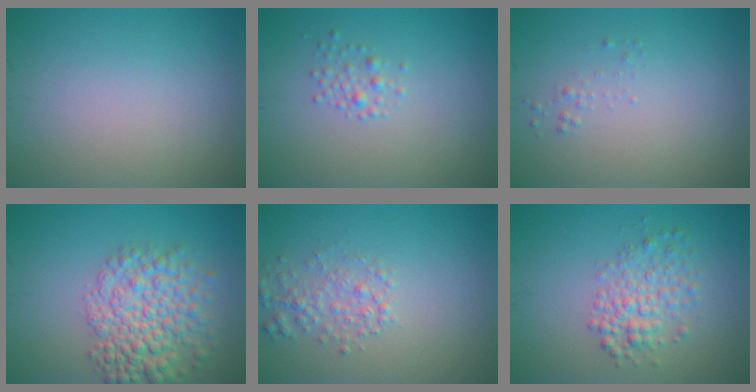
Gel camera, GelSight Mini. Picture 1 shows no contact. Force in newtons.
{"total": 1.3, "press": 1.3, "slide": 0.0}
{"total": 0.6, "press": 0.6, "slide": 0.1}
{"total": 6.5, "press": 6.5, "slide": 0.2}
{"total": 2.3, "press": 2.3, "slide": 0.1}
{"total": 3.4, "press": 3.4, "slide": 0.1}